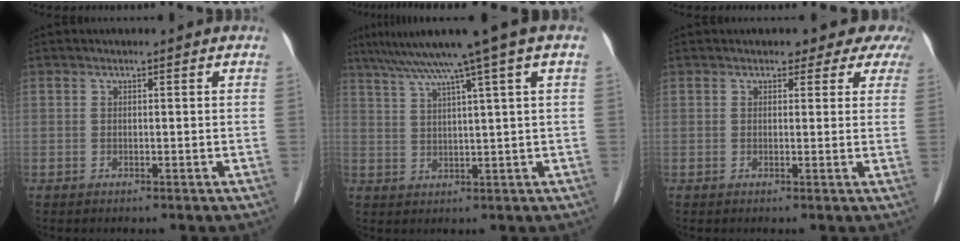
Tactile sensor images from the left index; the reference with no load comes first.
{"total": 11.2, "force": [7.3, -1.8, 8.3], "torque": [-0.132, 0.034, 0.109]}
{"total": 5.4, "force": [4.5, 2.8, 1.1], "torque": [0.010, 0.002, 0.027]}